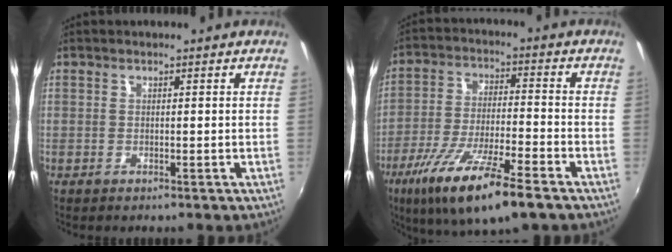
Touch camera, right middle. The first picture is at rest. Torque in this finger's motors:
{"motor_torque": [1.21, -0.93, 0.94, 0.21]}